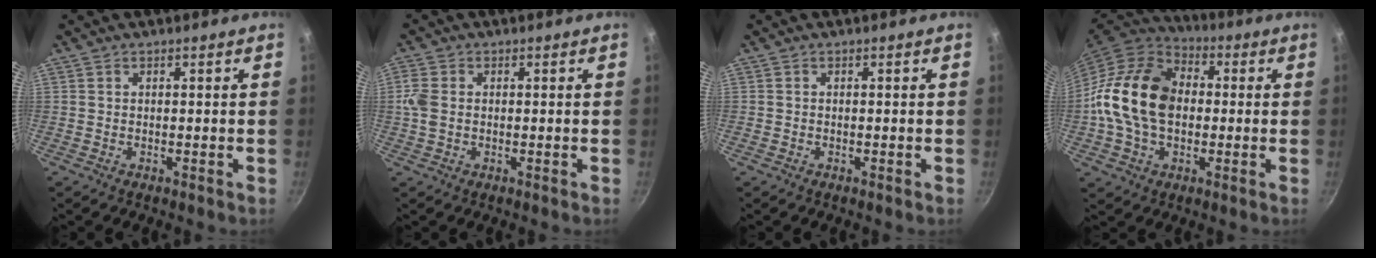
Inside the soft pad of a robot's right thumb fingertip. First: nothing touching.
{"total": 3.6, "force": [0.1, 2.6, 2.5], "torque": [-0.058, 0.004, -0.001]}
{"total": 0.0}
{"total": 18.4, "force": [-0.1, 13.1, 12.9], "torque": [-0.216, 0.029, -0.016]}